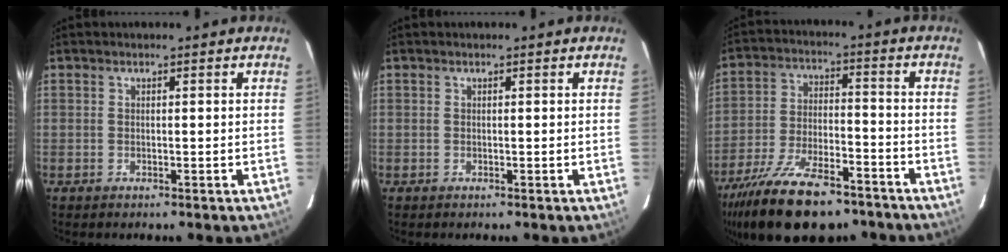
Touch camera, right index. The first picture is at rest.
{"total": 0.0}
{"total": 21.1, "force": [-15.8, 8.0, 11.6], "torque": [-0.232, -0.030, -0.250]}